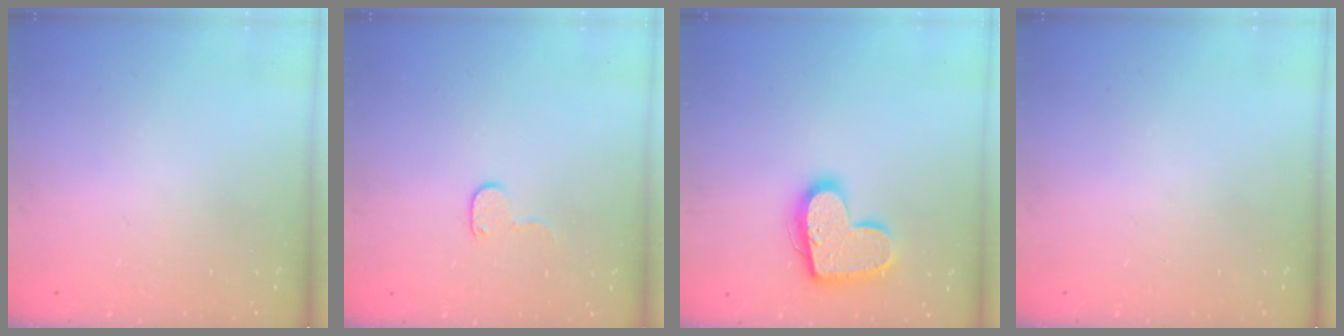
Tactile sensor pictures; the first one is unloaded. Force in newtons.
{"total": 5.6, "press": 5.5, "slide": 0.5}
{"total": 16.4, "press": 16.4, "slide": 1.0}
{"total": 0.0}